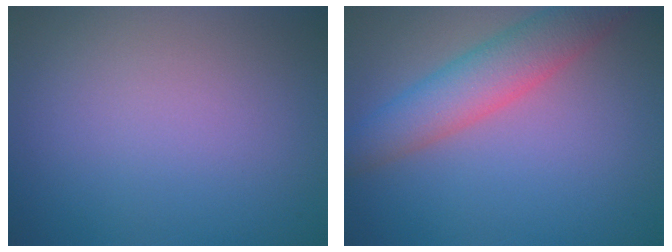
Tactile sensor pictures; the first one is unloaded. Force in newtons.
{"total": 5.4, "press": 5.4, "slide": 0.4}